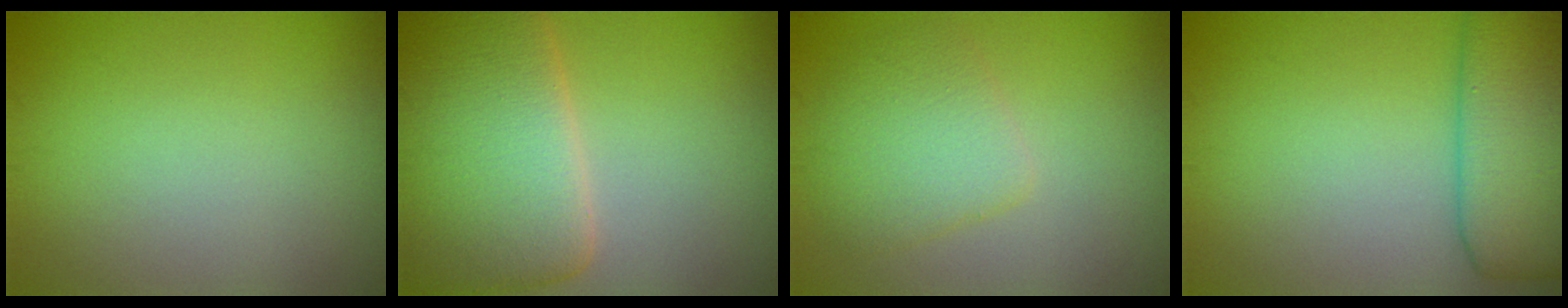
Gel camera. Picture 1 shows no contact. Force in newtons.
{"total": 11.5, "press": 11.5, "slide": 0.4}
{"total": 3.5, "press": 3.5, "slide": 0.2}
{"total": 6.7, "press": 6.7, "slide": 0.2}